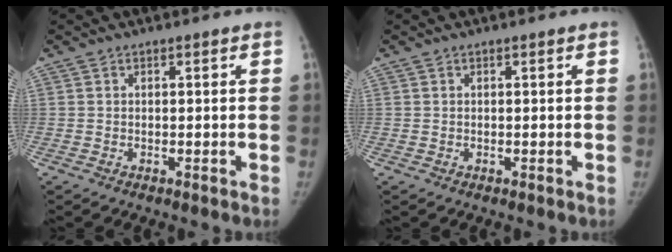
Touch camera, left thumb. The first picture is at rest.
{"total": 0.0}